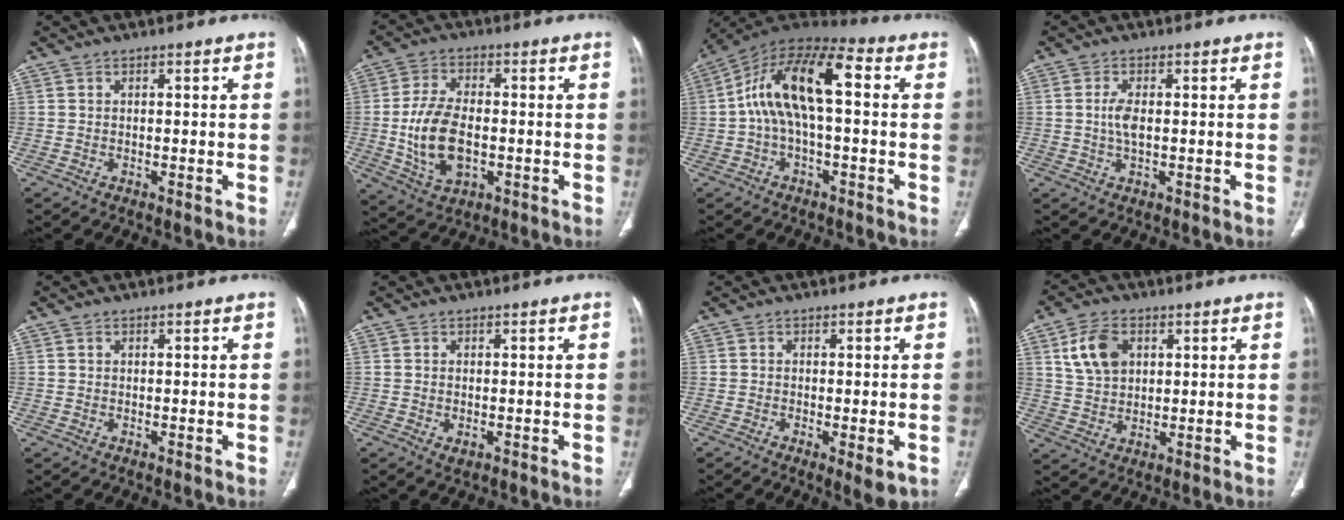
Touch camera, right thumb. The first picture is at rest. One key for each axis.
{"total": 12.2, "fx": -1.6, "fy": 6.9, "fz": 9.9, "tx": -0.190, "ty": 0.004, "tz": -0.022}
{"total": 15.1, "fx": 1.3, "fy": 6.8, "fz": 13.4, "tx": -0.242, "ty": 0.052, "tz": 0.014}
{"total": 3.4, "fx": 0.1, "fy": 1.4, "fz": 3.0, "tx": -0.068, "ty": 0.002, "tz": 0.003}
{"total": 0.0}
{"total": 1.4, "fx": -0.3, "fy": 0.8, "fz": 1.1, "tx": -0.021, "ty": -0.002, "tz": 0.000}
{"total": 4.0, "fx": -1.3, "fy": 1.1, "fz": 3.6, "tx": -0.054, "ty": -0.011, "tz": -0.017}
{"total": 8.5, "fx": 3.2, "fy": 5.8, "fz": 5.4, "tx": -0.087, "ty": -0.007, "tz": 0.065}